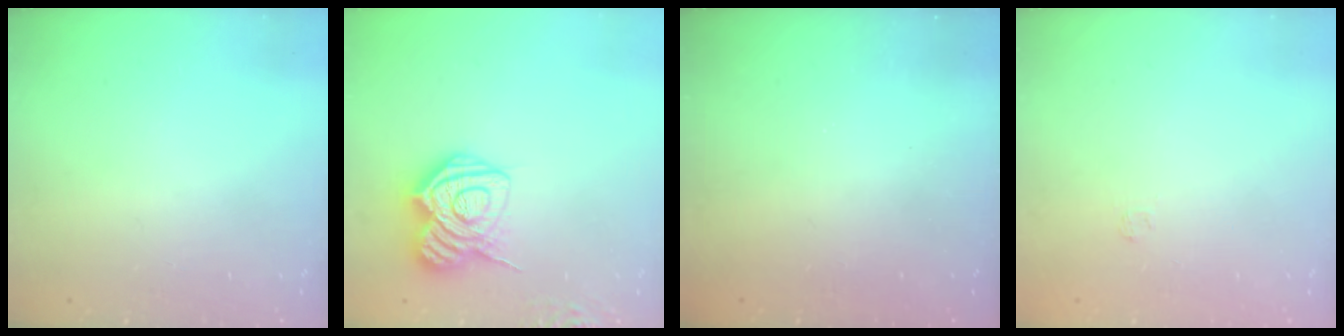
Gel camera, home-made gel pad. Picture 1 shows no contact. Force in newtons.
{"total": 13.5, "press": 13.5, "slide": 0.9}
{"total": 2.5, "press": 2.4, "slide": 0.8}
{"total": 1.7, "press": 1.2, "slide": 1.1}